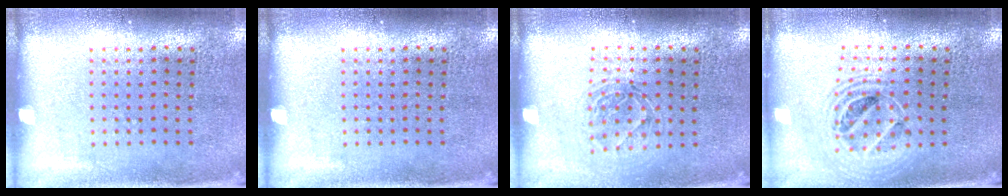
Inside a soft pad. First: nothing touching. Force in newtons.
{"total": 0.0}
{"total": 1.3, "press": 1.1, "slide": 0.8}
{"total": 1.8, "press": 1.5, "slide": 1.0}